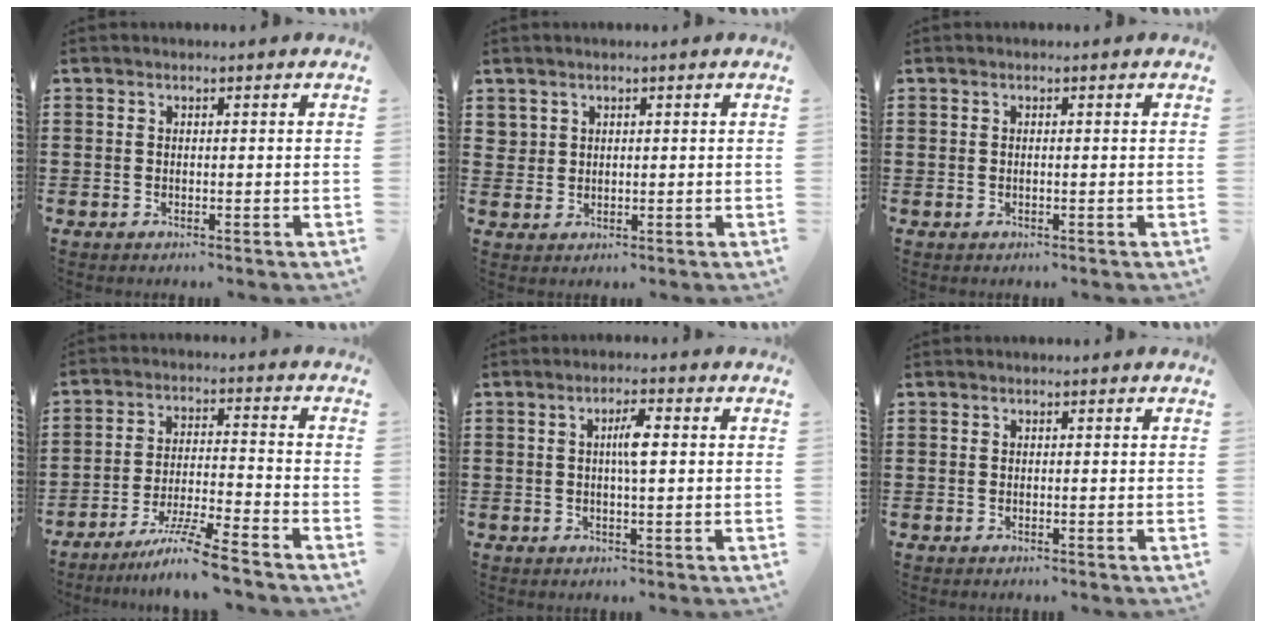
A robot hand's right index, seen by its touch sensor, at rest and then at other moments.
{"total": 1.8, "force": [1.2, 1.3, 0.2], "torque": [-0.008, 0.006, 0.023]}
{"total": 0.0}
{"total": 8.1, "force": [-6.7, -0.3, 4.5], "torque": [-0.091, -0.011, -0.129]}
{"total": 3.4, "force": [0.4, 0.6, 3.3], "torque": [-0.063, 0.001, 0.004]}
{"total": 0.0}